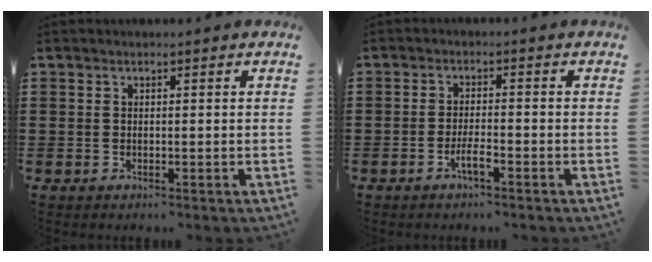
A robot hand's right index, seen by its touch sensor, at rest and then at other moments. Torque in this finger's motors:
{"motor_torque": [1.07, 1.06, 0.12, 0.06]}